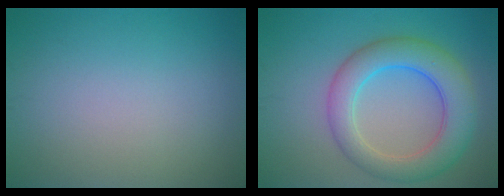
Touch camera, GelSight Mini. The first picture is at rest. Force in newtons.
{"total": 6.7, "press": 6.7, "slide": 0.2}